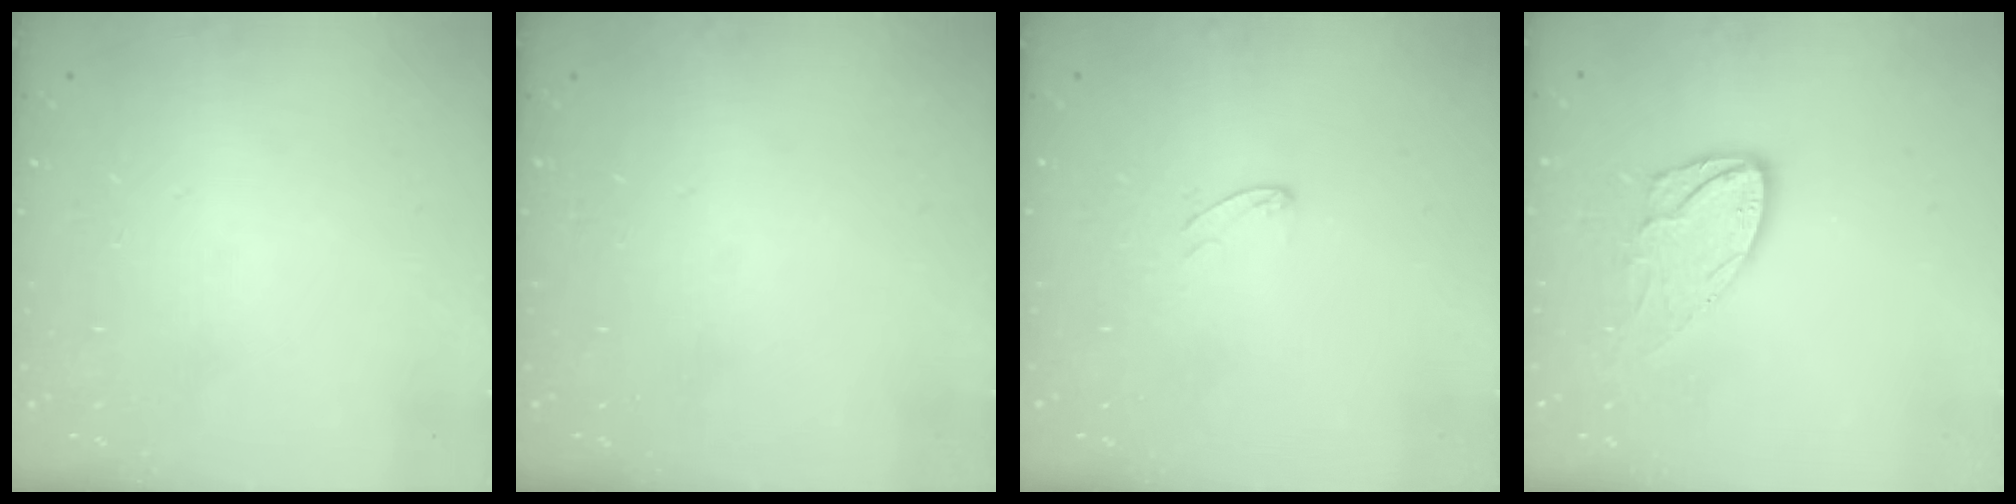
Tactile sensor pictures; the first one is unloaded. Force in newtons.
{"total": 0.0}
{"total": 5.5, "press": 5.5, "slide": 0.3}
{"total": 10.8, "press": 10.7, "slide": 0.8}